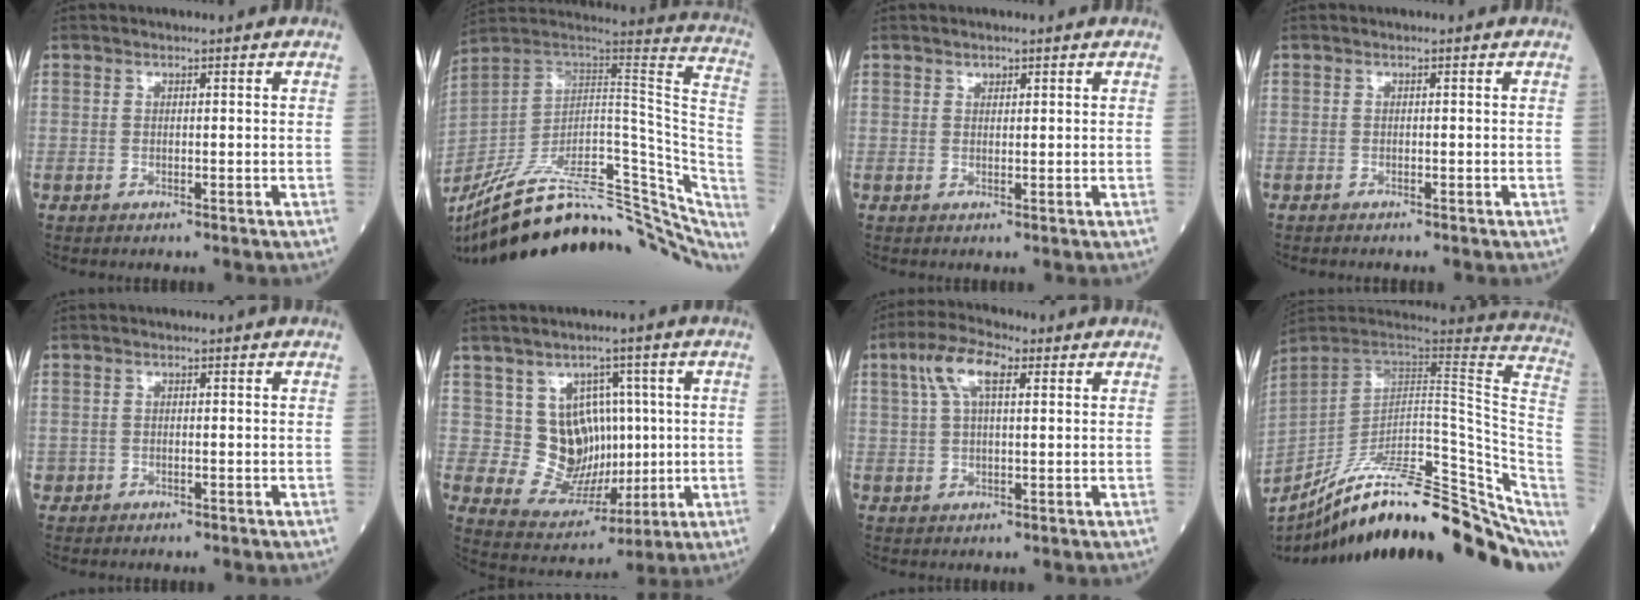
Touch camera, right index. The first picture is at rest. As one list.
[{"total": 31.6, "force": [-23.8, 9.1, 18.7], "torque": [-0.223, 0.001, -0.338]}, {"total": 0.7, "force": [0.5, 0.4, 0.2], "torque": [-0.001, -0.003, 0.007]}, {"total": 1.2, "force": [-1.1, -0.1, 0.5], "torque": [-0.006, 0.000, -0.014]}, {"total": 0.7, "force": [-0.2, 0.6, 0.3], "torque": [-0.006, 0.002, -0.001]}, {"total": 9.3, "force": [1.6, 7.6, 5.1], "torque": [-0.083, 0.015, 0.050]}, {"total": 6.9, "force": [2.9, 2.2, 5.9], "torque": [-0.125, 0.024, 0.053]}, {"total": 28.0, "force": [-21.0, 6.0, 17.6], "torque": [-0.183, 0.004, -0.302]}]